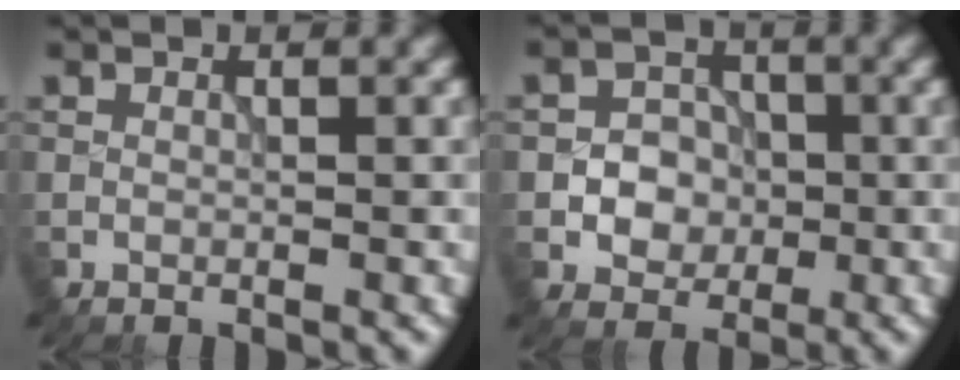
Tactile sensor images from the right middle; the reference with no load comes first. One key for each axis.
{"total": 4.0, "fx": -0.6, "fy": 3.5, "fz": 1.8, "tx": -0.008, "ty": -0.001, "tz": -0.026}